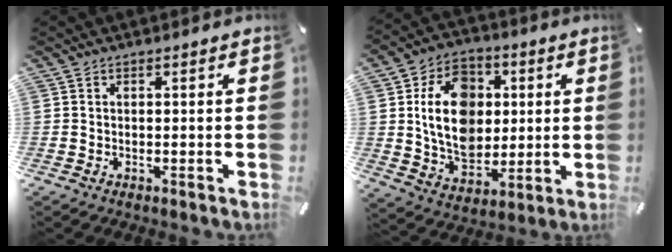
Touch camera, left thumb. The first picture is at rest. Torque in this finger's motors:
{"motor_torque": [2.53, 2.48, 1.99, -0.59, 0.63]}